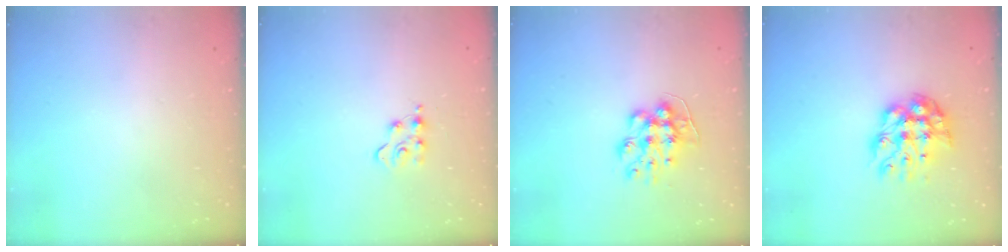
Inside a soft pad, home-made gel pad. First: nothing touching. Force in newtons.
{"total": 4.7, "press": 4.6, "slide": 0.6}
{"total": 9.2, "press": 9.2, "slide": 0.2}
{"total": 10.3, "press": 10.3, "slide": 0.9}